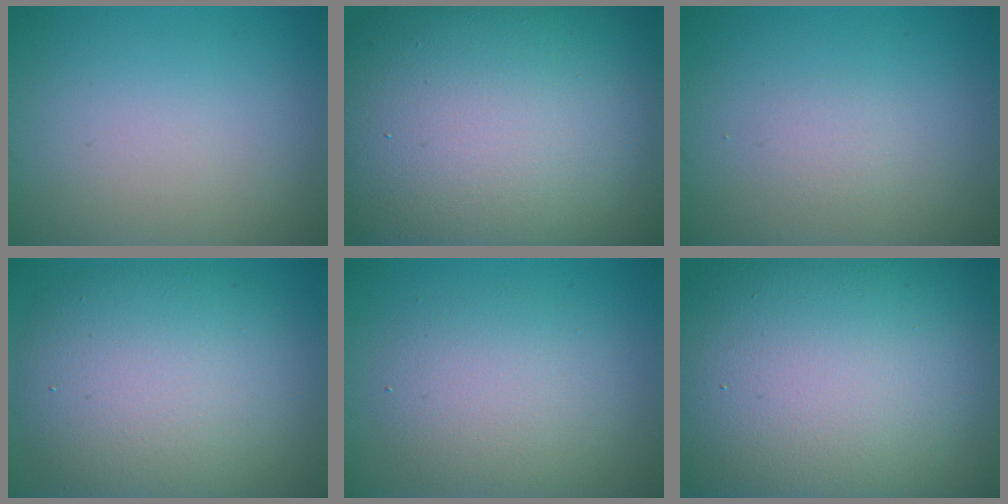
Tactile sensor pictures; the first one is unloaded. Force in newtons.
{"total": 20.3, "press": 20.3, "slide": 1.1}
{"total": 0.9, "press": 0.9, "slide": 0.0}
{"total": 10.0, "press": 10.0, "slide": 0.3}
{"total": 4.2, "press": 4.2, "slide": 0.1}
{"total": 19.6, "press": 19.5, "slide": 1.6}